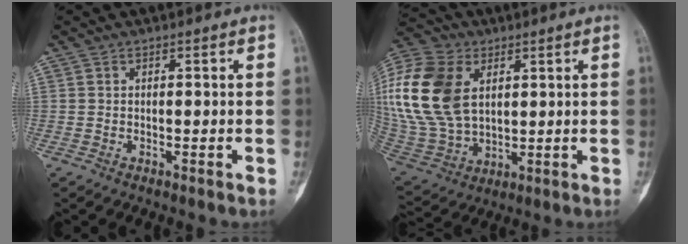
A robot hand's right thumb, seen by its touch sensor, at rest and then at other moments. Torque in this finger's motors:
{"motor_torque": [2.23, 2.30, 1.50, -0.04, 0.33]}